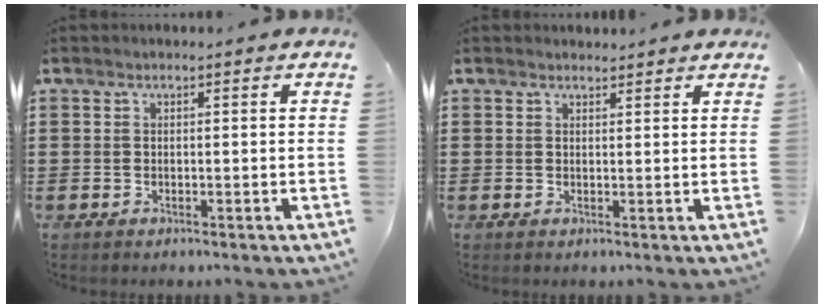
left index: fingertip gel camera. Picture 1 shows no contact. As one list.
[{"total": 1.5, "force": [1.4, 0.4, 0.0], "torque": [-0.003, 0.002, 0.028]}]